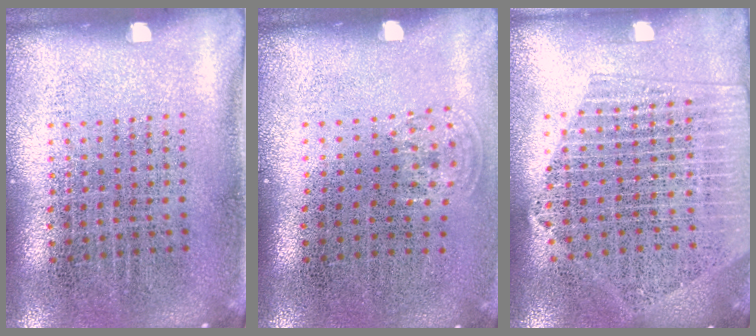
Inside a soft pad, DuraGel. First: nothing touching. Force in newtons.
{"total": 0.8, "press": 0.6, "slide": 0.5}
{"total": 2.1, "press": 1.9, "slide": 0.9}